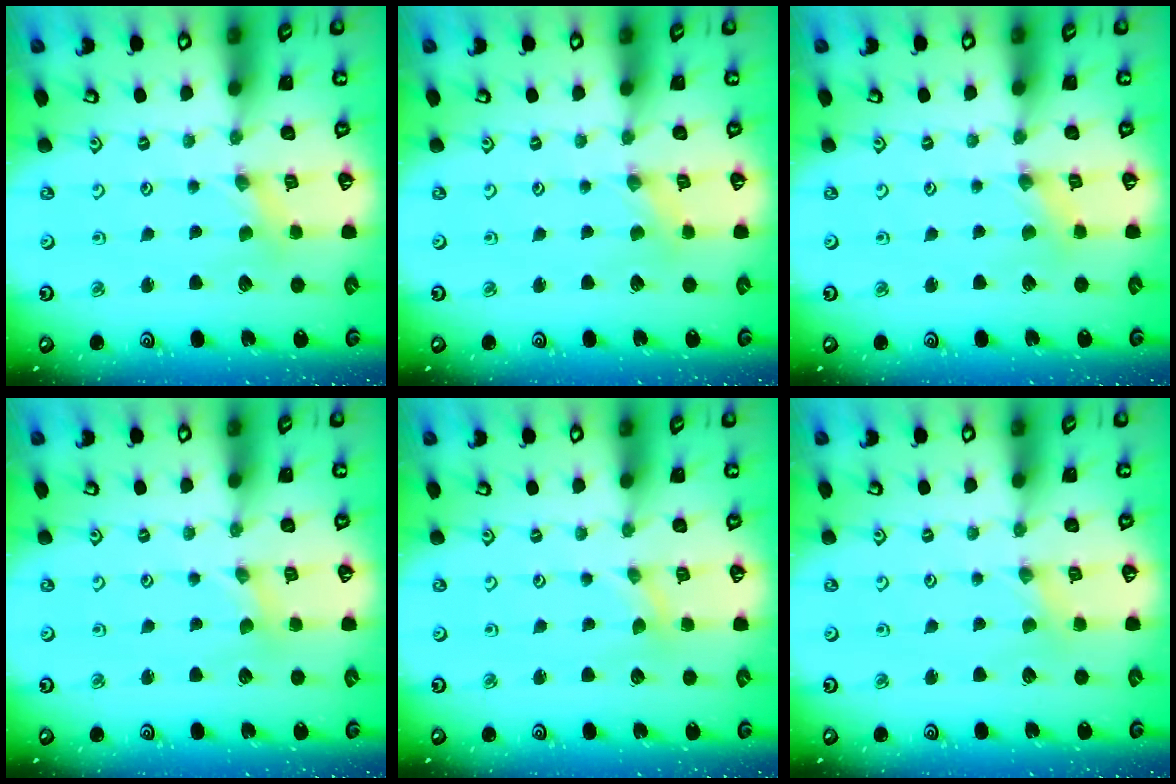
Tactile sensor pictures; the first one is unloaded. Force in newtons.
{"total": 0.0}
{"total": 0.7, "press": 0.6, "slide": 0.3}
{"total": 0.0}
{"total": 0.0}
{"total": 0.0}